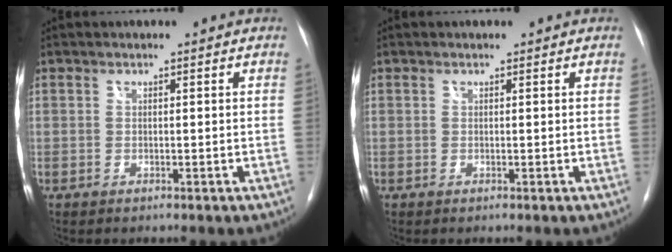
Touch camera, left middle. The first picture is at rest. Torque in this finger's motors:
{"motor_torque": [0.13, 0.05, -0.03, 0.00]}